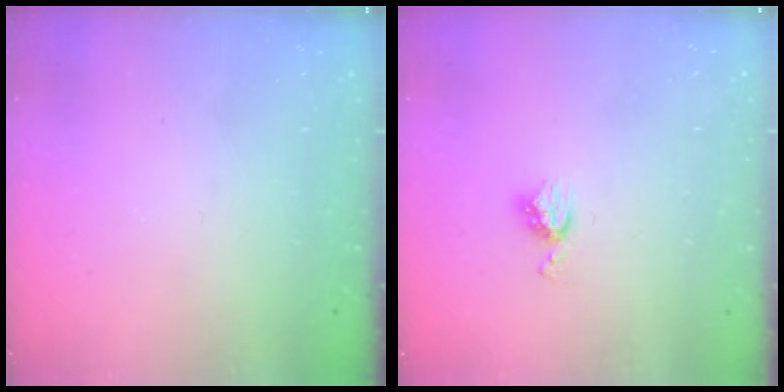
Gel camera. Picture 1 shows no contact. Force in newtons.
{"total": 4.6, "press": 4.6, "slide": 0.4}